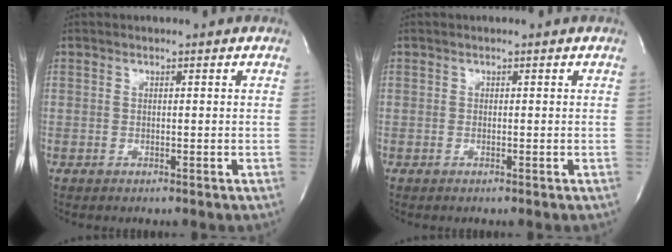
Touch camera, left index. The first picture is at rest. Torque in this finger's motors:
{"motor_torque": [0.00, 0.00, 0.00, 0.00]}